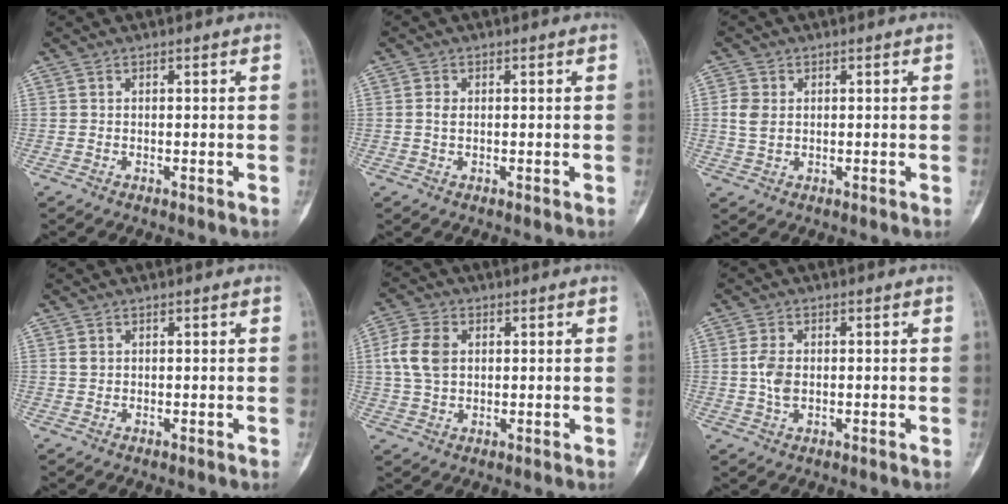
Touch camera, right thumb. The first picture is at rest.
{"total": 1.9, "force": [0.2, 1.3, 1.3], "torque": [-0.023, 0.001, 0.004]}
{"total": 3.8, "force": [0.4, 2.9, 2.4], "torque": [-0.048, 0.003, 0.008]}
{"total": 1.1, "force": [0.4, 0.9, 0.5], "torque": [-0.005, 0.001, 0.007]}
{"total": 7.9, "force": [1.4, 5.6, 5.4], "torque": [-0.109, 0.007, 0.028]}
{"total": 4.2, "force": [0.0, 2.7, 3.2], "torque": [-0.064, 0.002, -0.003]}